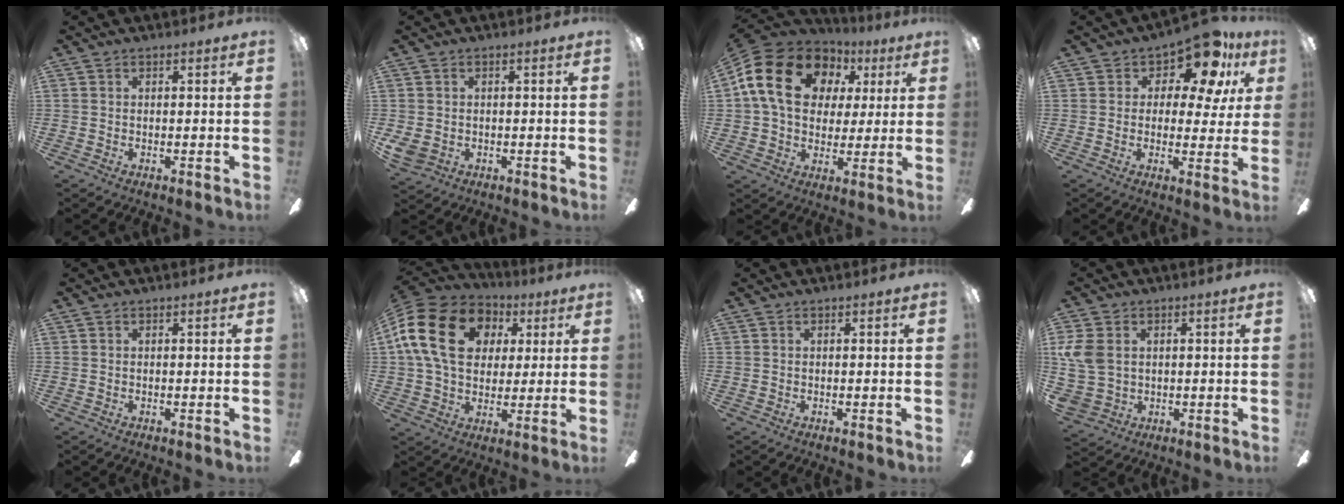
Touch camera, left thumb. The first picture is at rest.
{"total": 3.4, "force": [-0.9, 2.7, 1.8], "torque": [-0.050, 0.000, -0.021]}
{"total": 19.1, "force": [6.0, 14.6, 10.8], "torque": [-0.195, 0.005, 0.113]}
{"total": 11.3, "force": [7.1, 5.3, 7.0], "torque": [-0.107, -0.050, 0.124]}
{"total": 0.0}
{"total": 20.5, "force": [5.1, 15.5, 12.4], "torque": [-0.244, 0.009, 0.091]}
{"total": 0.0}
{"total": 9.2, "force": [1.9, 7.2, 5.5], "torque": [-0.139, 0.011, 0.040]}